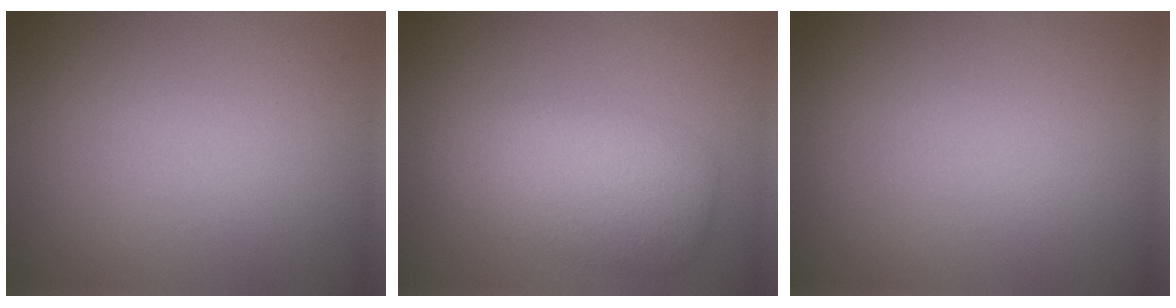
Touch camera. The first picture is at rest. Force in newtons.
{"total": 5.0, "press": 5.0, "slide": 0.2}
{"total": 0.0}